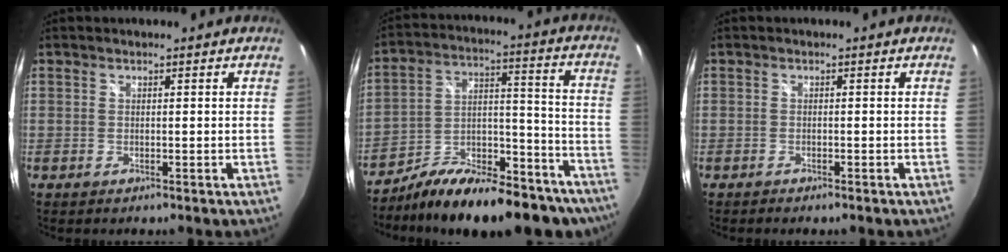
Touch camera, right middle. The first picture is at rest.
{"total": 25.0, "force": [-18.9, 9.5, 13.4], "torque": [-0.196, 0.020, -0.260]}
{"total": 1.0, "force": [-0.9, 0.2, 0.4], "torque": [-0.010, -0.005, -0.016]}